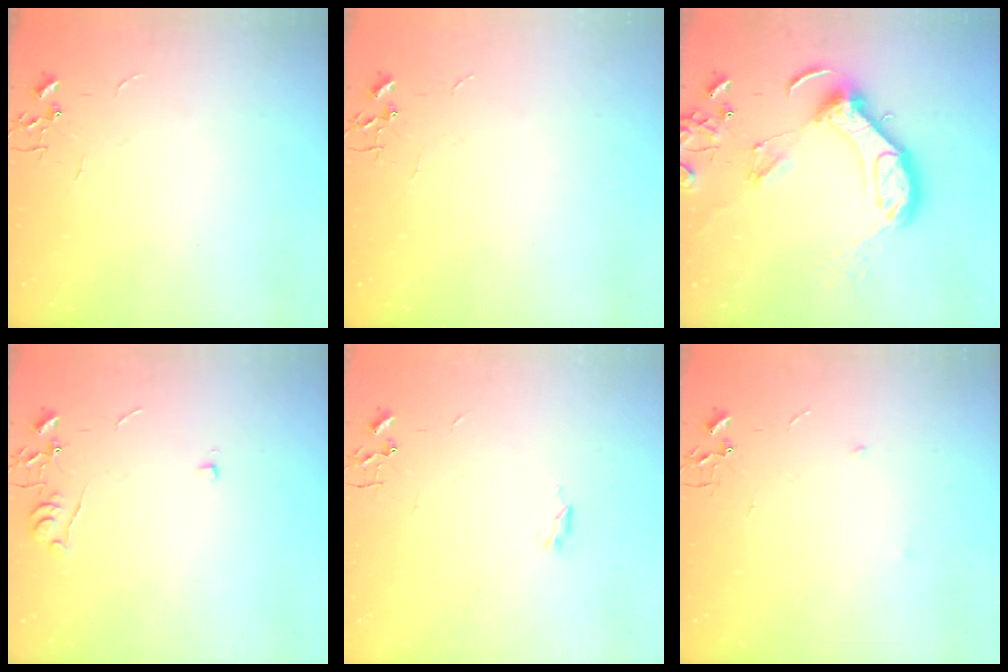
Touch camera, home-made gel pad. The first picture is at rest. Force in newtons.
{"total": 0.0}
{"total": 16.3, "press": 16.1, "slide": 2.1}
{"total": 5.2, "press": 5.2, "slide": 0.6}
{"total": 3.3, "press": 3.2, "slide": 0.6}
{"total": 3.8, "press": 3.7, "slide": 1.0}